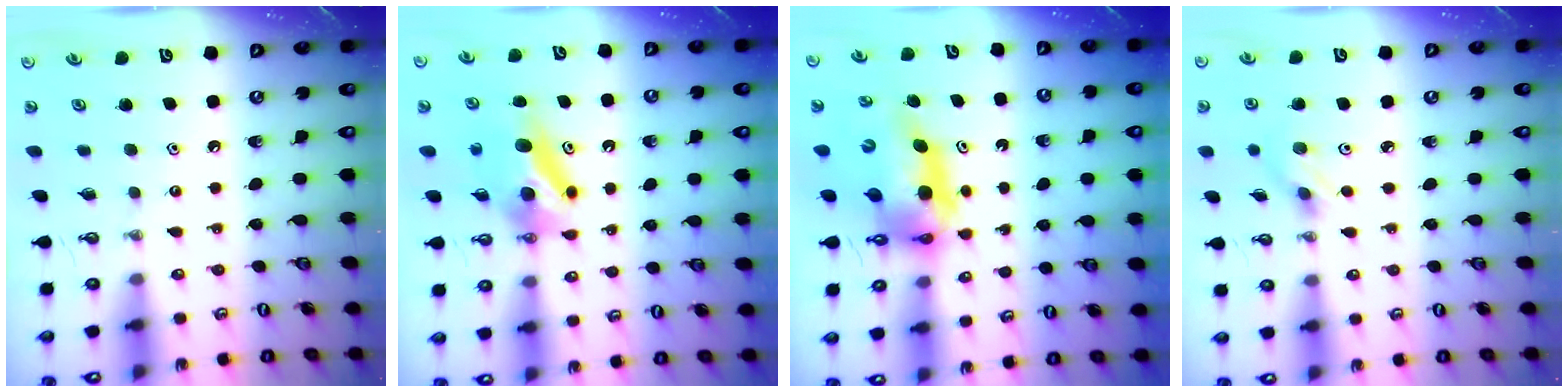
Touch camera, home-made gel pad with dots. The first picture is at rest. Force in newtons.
{"total": 8.3, "press": 5.9, "slide": 5.8}
{"total": 10.8, "press": 10.8, "slide": 1.1}
{"total": 4.1, "press": 3.9, "slide": 1.3}